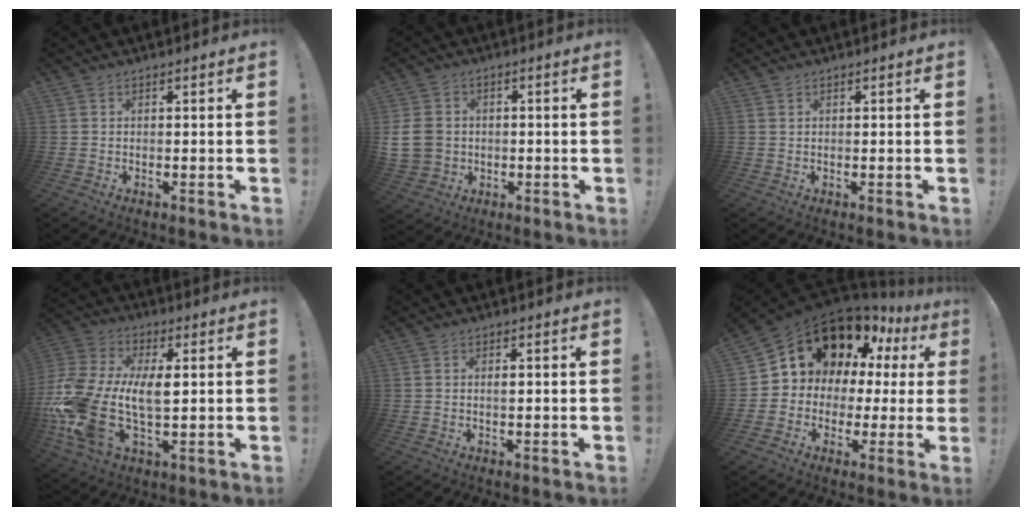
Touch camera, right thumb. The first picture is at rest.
{"total": 9.6, "force": [-0.1, 8.2, 4.9], "torque": [-0.100, 0.005, 0.001]}
{"total": 0.0}
{"total": 18.7, "force": [-0.3, 11.4, 14.9], "torque": [-0.310, -0.006, -0.002]}
{"total": 1.0, "force": [-0.2, 0.3, 1.0], "torque": [-0.012, 0.000, -0.005]}
{"total": 15.3, "force": [9.6, 9.7, 6.8], "torque": [-0.102, -0.071, 0.187]}